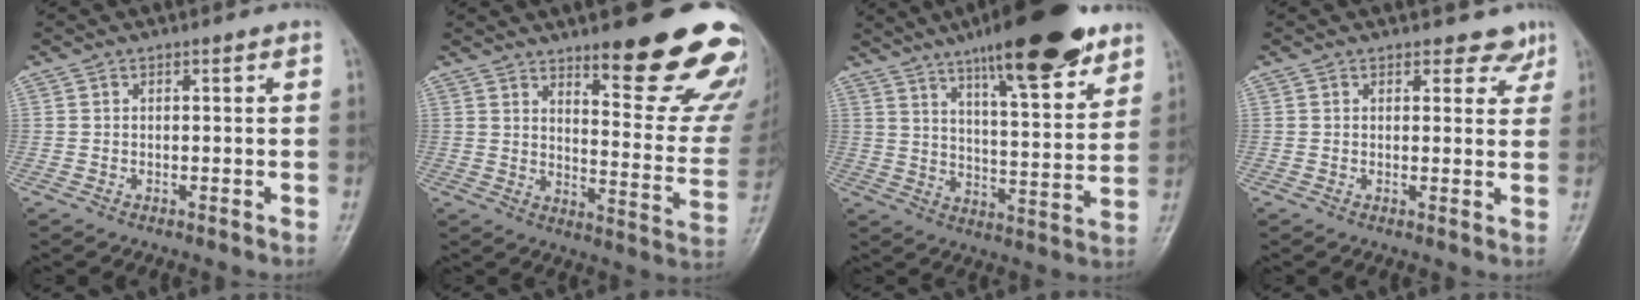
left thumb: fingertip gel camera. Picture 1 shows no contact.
{"total": 21.7, "force": [14.3, 5.4, 15.5], "torque": [-0.160, -0.096, 0.191]}
{"total": 20.7, "force": [13.8, 5.1, 14.6], "torque": [-0.192, -0.058, 0.213]}
{"total": 3.5, "force": [2.8, 2.0, 0.7], "torque": [0.018, -0.018, 0.025]}